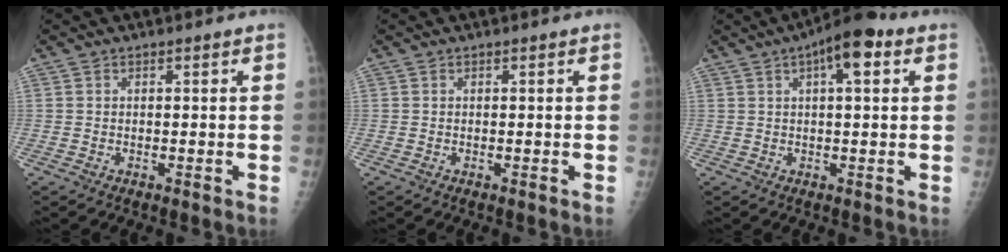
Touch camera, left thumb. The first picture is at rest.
{"total": 0.0}
{"total": 8.7, "force": [3.5, 2.9, 7.4], "torque": [-0.102, 0.014, 0.045]}